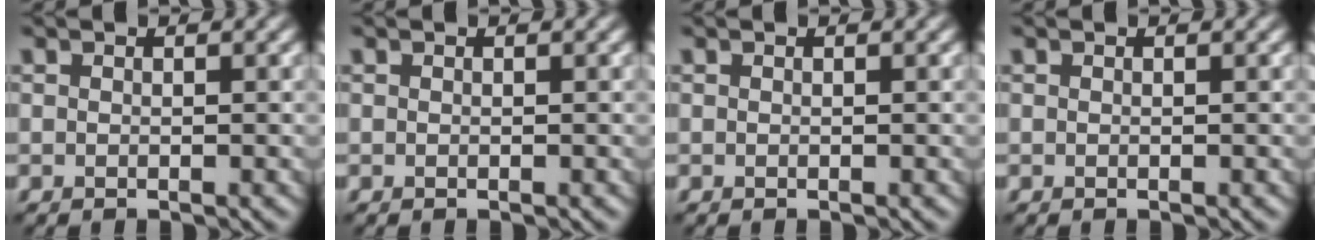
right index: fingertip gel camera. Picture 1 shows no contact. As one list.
[{"total": 0.0}, {"total": 0.0}, {"total": 0.0}]